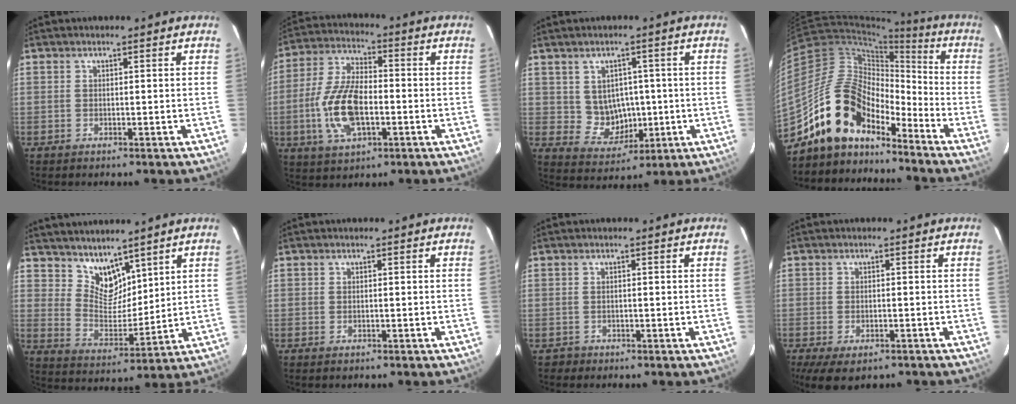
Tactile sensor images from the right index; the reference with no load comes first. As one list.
[{"total": 13.6, "force": [-3.1, 6.4, 11.6], "torque": [-0.248, 0.003, -0.058]}, {"total": 6.7, "force": [0.2, 6.3, 2.3], "torque": [-0.050, 0.008, 0.023]}, {"total": 15.1, "force": [-11.9, 6.9, 6.2], "torque": [-0.119, 0.028, -0.216]}, {"total": 8.2, "force": [6.5, 4.1, 2.8], "torque": [-0.041, -0.003, 0.130]}, {"total": 0.7, "force": [-0.5, 0.3, 0.4], "torque": [-0.008, -0.002, -0.010]}, {"total": 1.1, "force": [-0.8, 0.7, -0.1], "torque": [0.000, 0.004, -0.012]}, {"total": 8.0, "force": [-5.3, 3.4, 4.9], "torque": [-0.114, -0.032, -0.083]}]